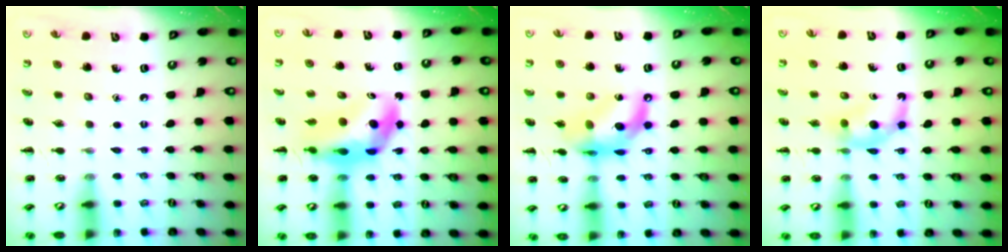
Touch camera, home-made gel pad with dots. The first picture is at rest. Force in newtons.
{"total": 9.5, "press": 9.0, "slide": 3.2}
{"total": 12.7, "press": 12.3, "slide": 3.2}
{"total": 5.2, "press": 5.1, "slide": 1.0}